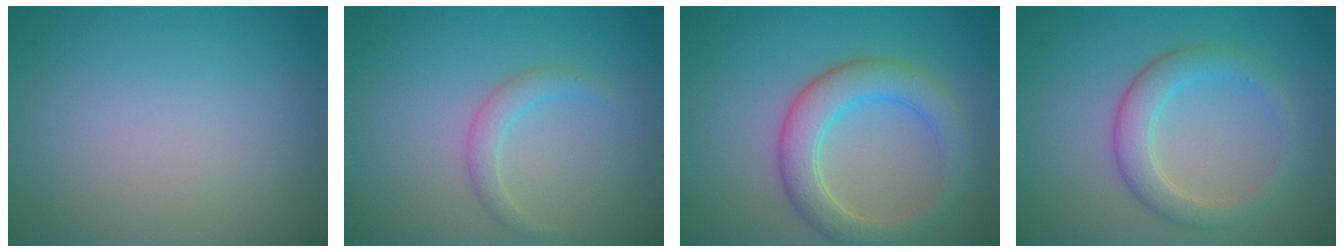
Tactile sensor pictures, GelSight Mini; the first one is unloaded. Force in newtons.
{"total": 1.7, "press": 1.7, "slide": 0.1}
{"total": 5.0, "press": 5.0, "slide": 0.5}
{"total": 3.3, "press": 3.3, "slide": 0.1}